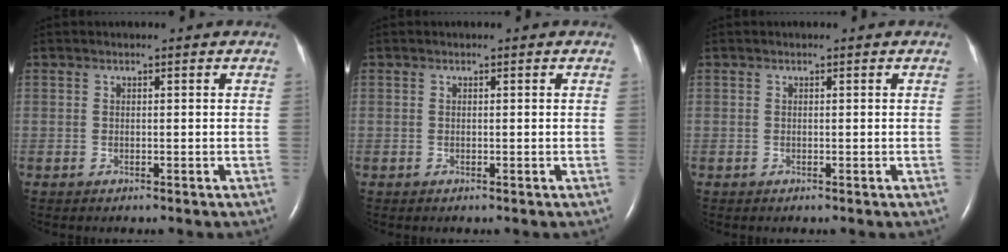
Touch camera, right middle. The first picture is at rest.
{"total": 0.0}
{"total": 0.0}